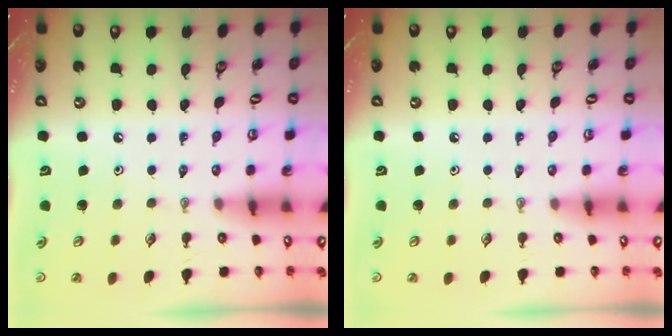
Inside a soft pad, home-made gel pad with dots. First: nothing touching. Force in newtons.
{"total": 0.0}